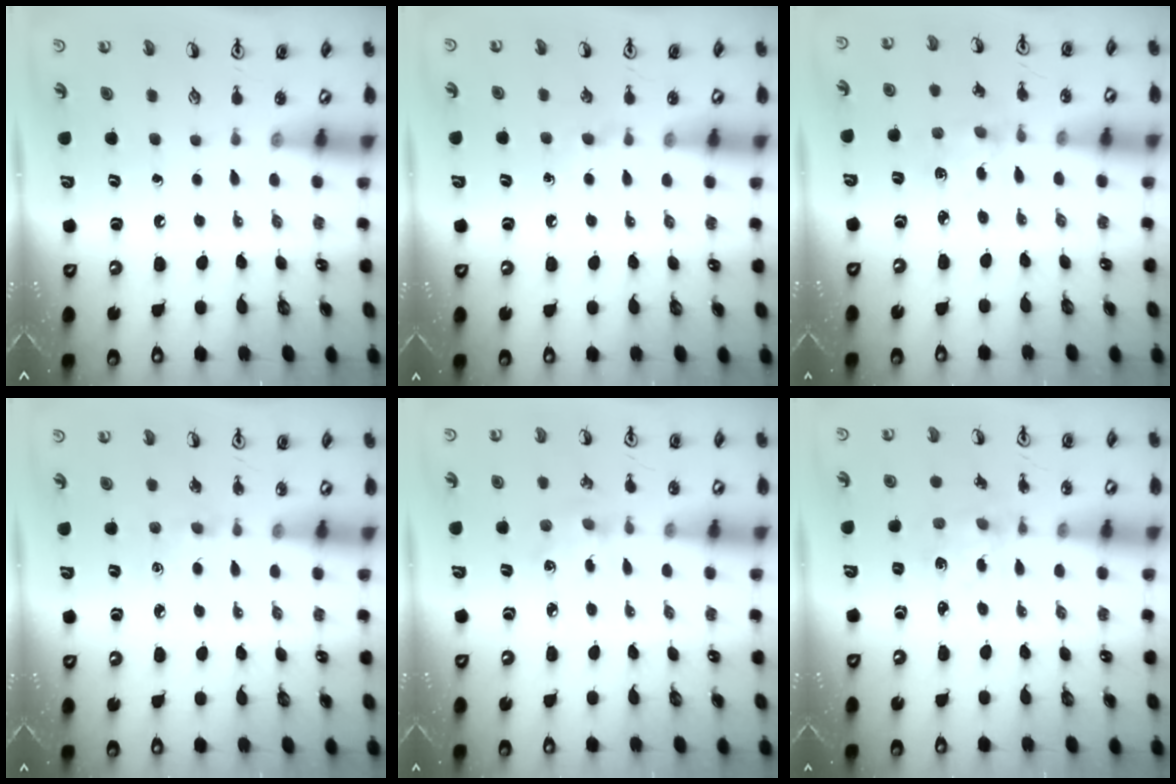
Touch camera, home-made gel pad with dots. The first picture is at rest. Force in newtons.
{"total": 4.0, "press": 4.0, "slide": 0.6}
{"total": 2.7, "press": 2.7, "slide": 0.4}
{"total": 2.2, "press": 2.2, "slide": 0.4}
{"total": 1.8, "press": 1.8, "slide": 0.3}
{"total": 1.9, "press": 1.9, "slide": 0.2}